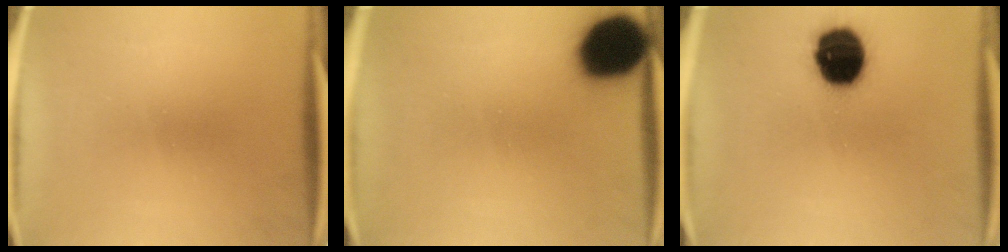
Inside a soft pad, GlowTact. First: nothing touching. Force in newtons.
{"total": 17.6}
{"total": 15.1}